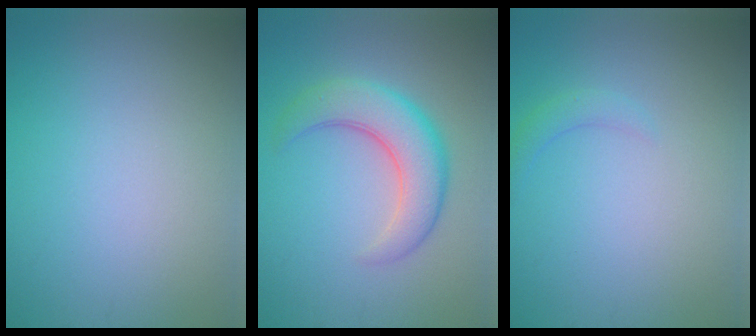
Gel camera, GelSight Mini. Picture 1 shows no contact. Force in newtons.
{"total": 5.6, "press": 5.5, "slide": 0.4}
{"total": 1.3, "press": 1.3, "slide": 0.1}